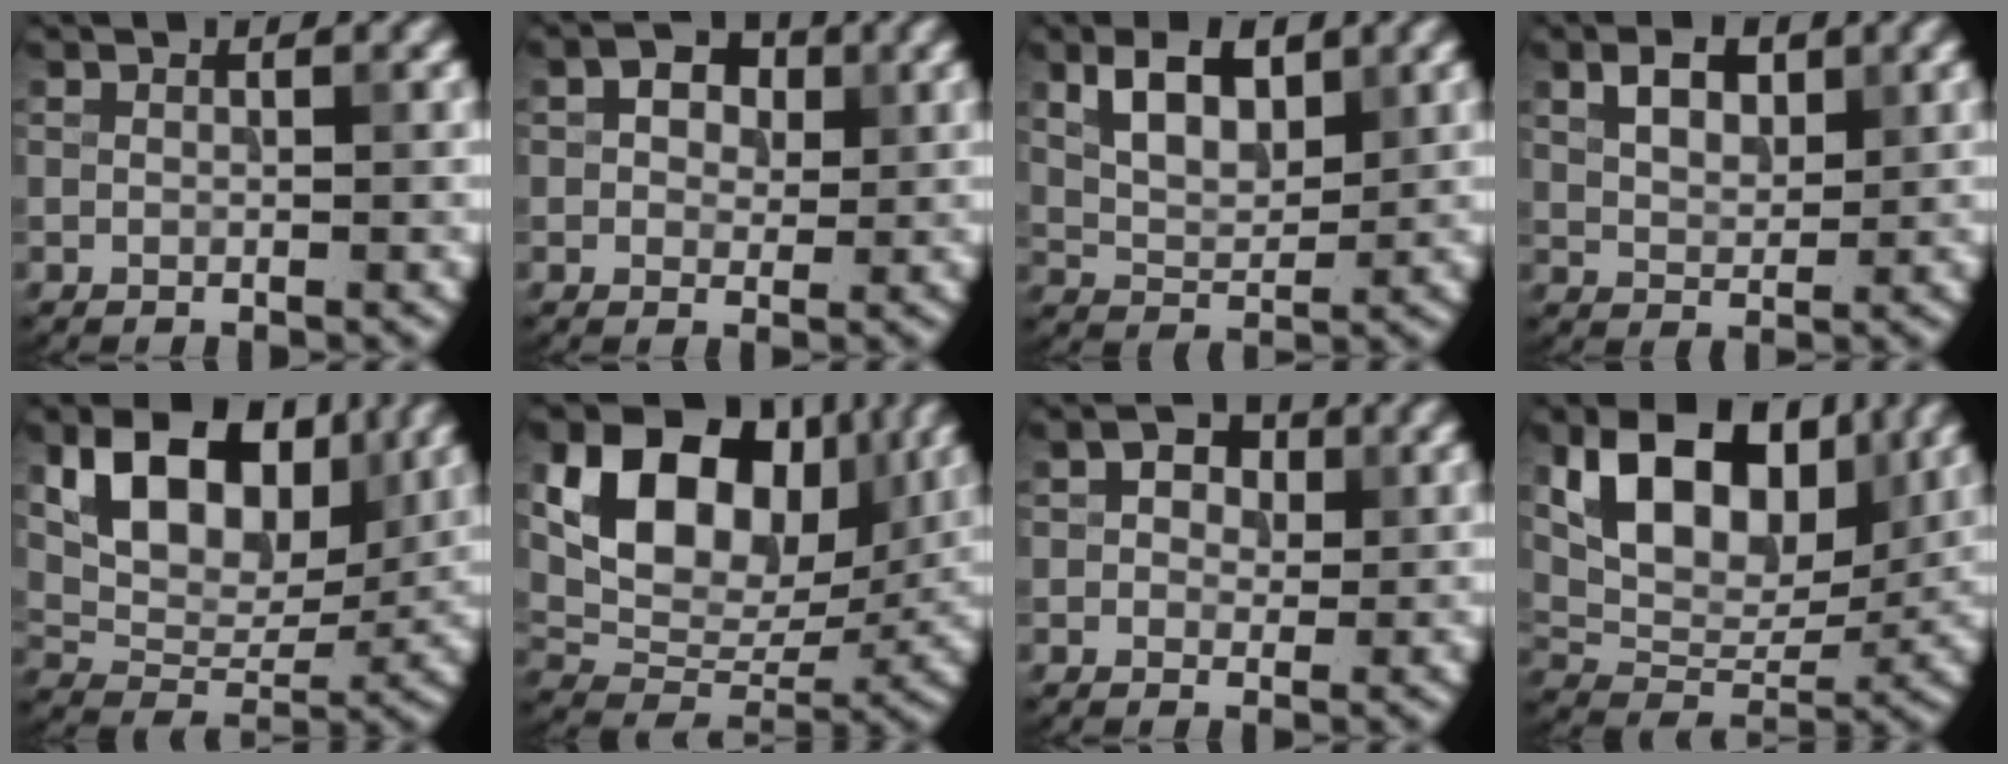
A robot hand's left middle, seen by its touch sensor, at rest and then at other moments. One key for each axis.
{"total": 3.1, "fx": 1.0, "fy": 2.2, "fz": 2.0, "tx": -0.029, "ty": 0.004, "tz": 0.008}
{"total": 5.0, "fx": 2.2, "fy": 2.6, "fz": 3.6, "tx": -0.070, "ty": 0.002, "tz": 0.039}
{"total": 3.4, "fx": 1.6, "fy": 2.0, "fz": 2.3, "tx": -0.045, "ty": 0.004, "tz": 0.029}
{"total": 9.5, "fx": 3.8, "fy": 5.9, "fz": 6.3, "tx": -0.113, "ty": -0.007, "tz": 0.064}
{"total": 12.1, "fx": 4.5, "fy": 8.1, "fz": 7.9, "tx": -0.144, "ty": 0.006, "tz": 0.079}
{"total": 2.5, "fx": 0.6, "fy": 1.9, "fz": 1.5, "tx": -0.021, "ty": 0.002, "tz": 0.004}
{"total": 10.3, "fx": 4.1, "fy": 6.3, "fz": 7.1, "tx": -0.128, "ty": -0.005, "tz": 0.069}